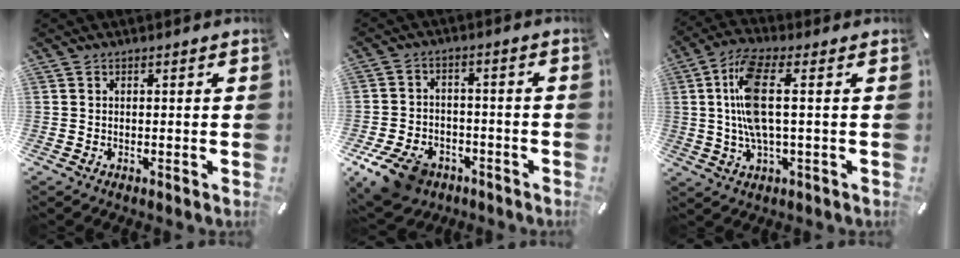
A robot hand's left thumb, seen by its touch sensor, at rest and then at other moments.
{"total": 10.7, "force": [-6.6, 6.7, 5.1], "torque": [-0.107, 0.040, -0.119]}
{"total": 11.2, "force": [1.1, 3.8, 10.4], "torque": [-0.232, -0.011, 0.011]}